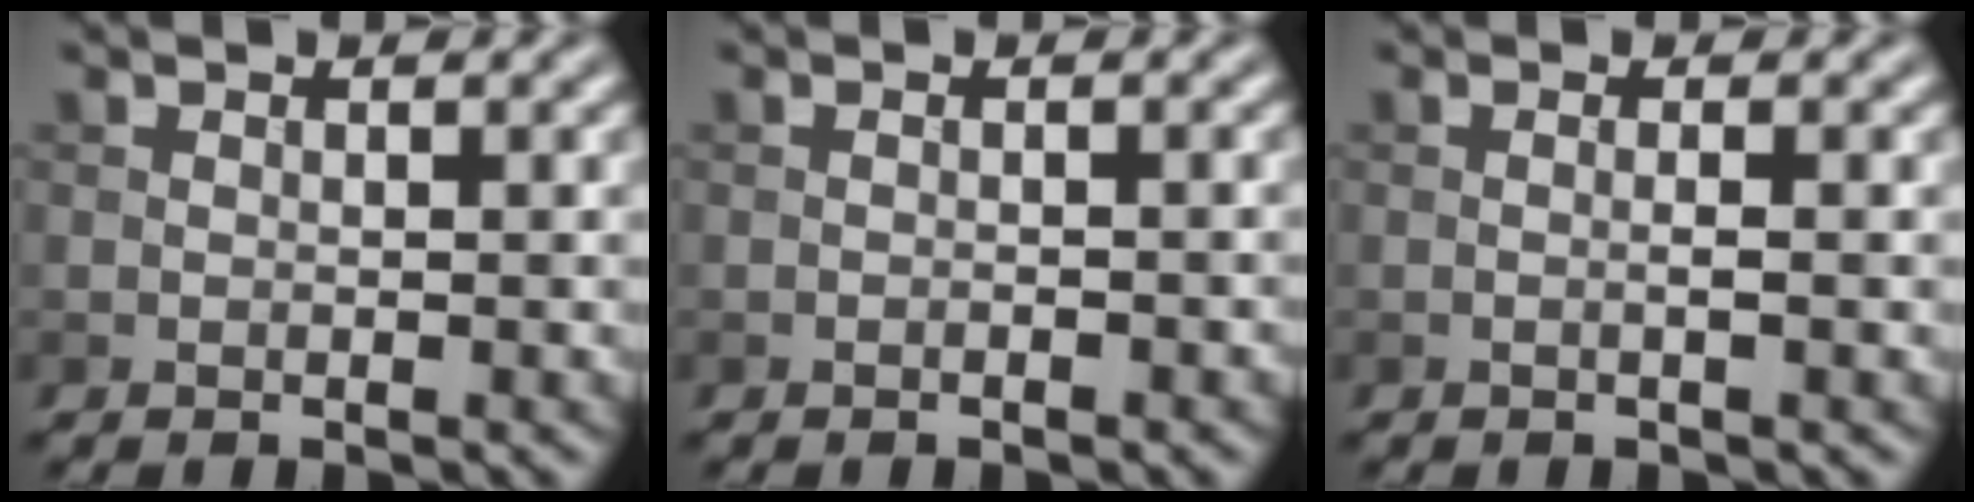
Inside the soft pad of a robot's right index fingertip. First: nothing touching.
{"total": 0.8, "force": [-0.5, 0.2, 0.6], "torque": [-0.009, 0.001, -0.009]}
{"total": 1.1, "force": [-0.1, 0.2, 1.0], "torque": [-0.014, 0.001, -0.005]}